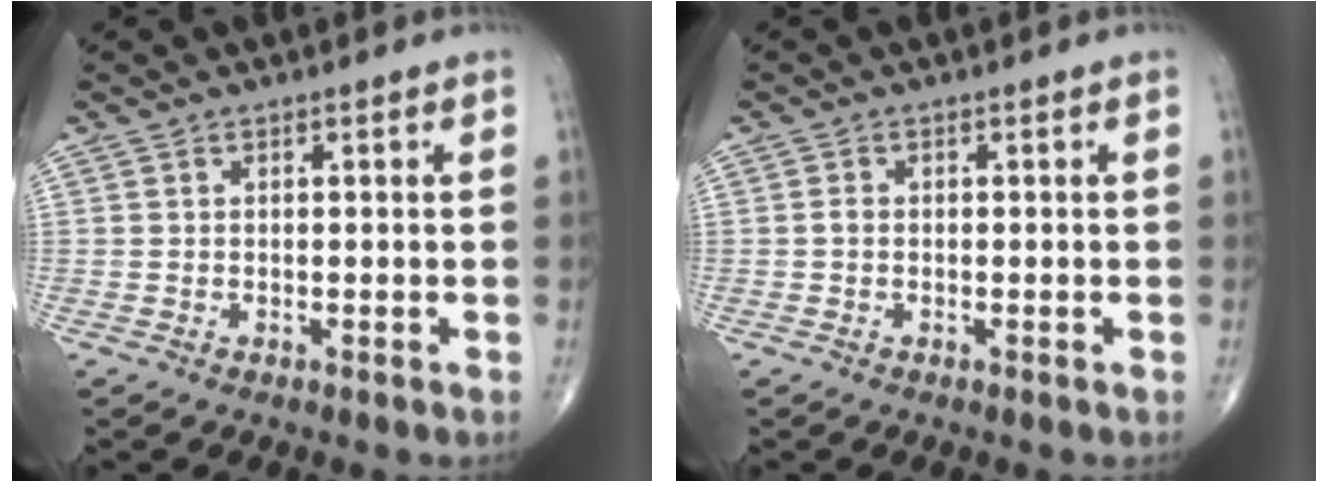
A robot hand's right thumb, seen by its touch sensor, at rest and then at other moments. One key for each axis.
{"total": 0.9, "fx": -0.2, "fy": 0.6, "fz": 0.6, "tx": -0.008, "ty": 0.001, "tz": -0.006}